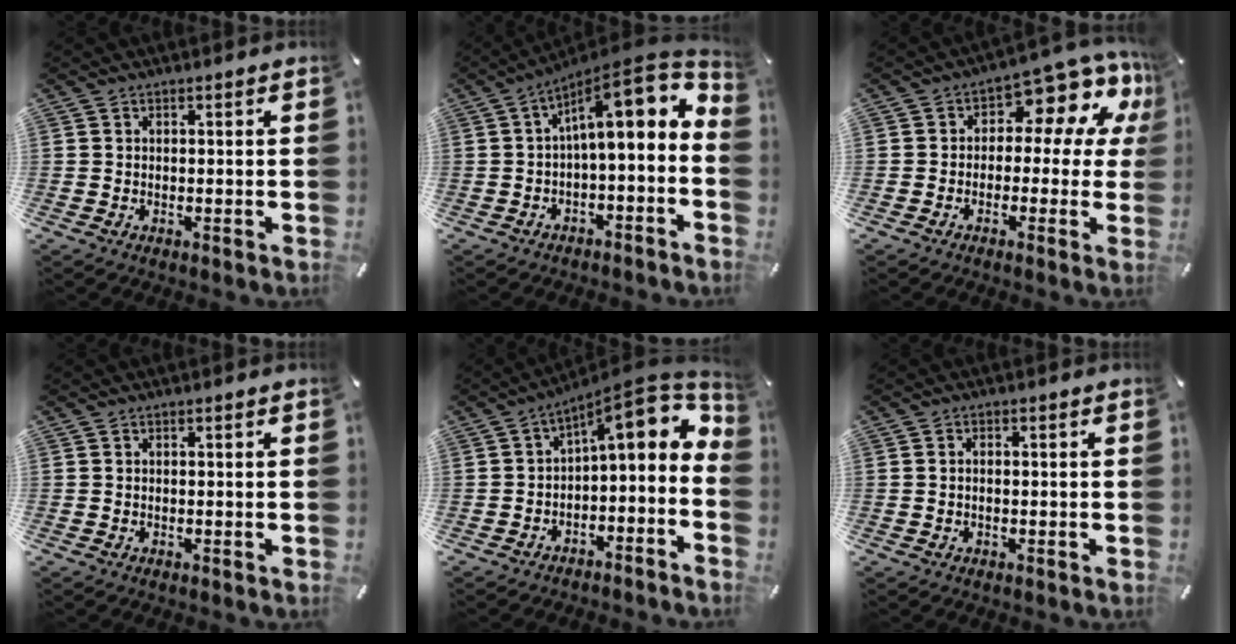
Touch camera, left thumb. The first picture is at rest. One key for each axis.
{"total": 12.3, "fx": 4.4, "fy": 3.9, "fz": 10.9, "tx": -0.151, "ty": -0.043, "tz": 0.068}
{"total": 10.4, "fx": 5.3, "fy": 5.1, "fz": 7.4, "tx": -0.105, "ty": -0.045, "tz": 0.091}
{"total": 0.0}
{"total": 9.4, "fx": 3.6, "fy": 3.8, "fz": 7.9, "tx": -0.096, "ty": -0.046, "tz": 0.055}
{"total": 1.0, "fx": -0.2, "fy": 0.5, "fz": 0.9, "tx": -0.019, "ty": 0.000, "tz": -0.004}